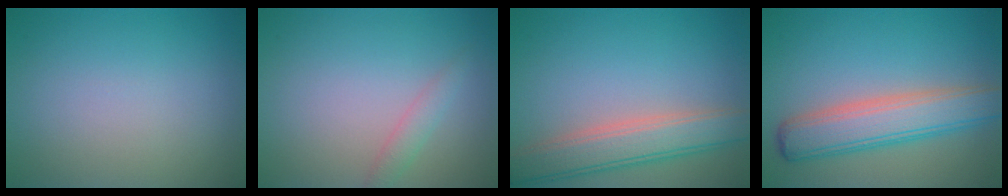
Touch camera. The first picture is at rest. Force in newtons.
{"total": 1.5, "press": 1.5, "slide": 0.0}
{"total": 5.1, "press": 5.1, "slide": 0.3}
{"total": 6.0, "press": 6.0, "slide": 0.5}